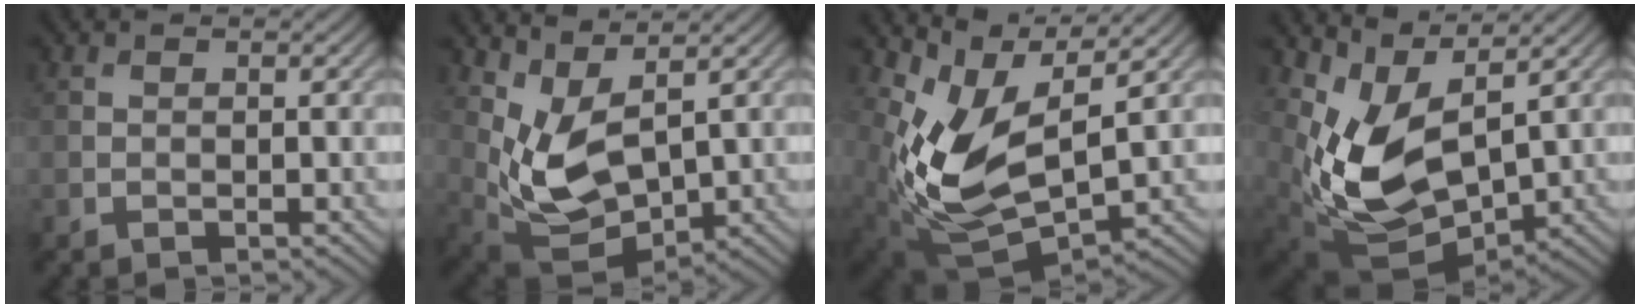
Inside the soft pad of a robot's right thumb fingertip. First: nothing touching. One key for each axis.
{"total": 7.8, "fx": 3.2, "fy": 3.5, "fz": 6.2, "tx": -0.152, "ty": -0.009, "tz": 0.070}
{"total": 10.0, "fx": 2.8, "fy": 5.2, "fz": 8.1, "tx": -0.179, "ty": -0.014, "tz": 0.064}
{"total": 8.6, "fx": 2.2, "fy": 4.9, "fz": 6.7, "tx": -0.151, "ty": -0.021, "tz": 0.055}